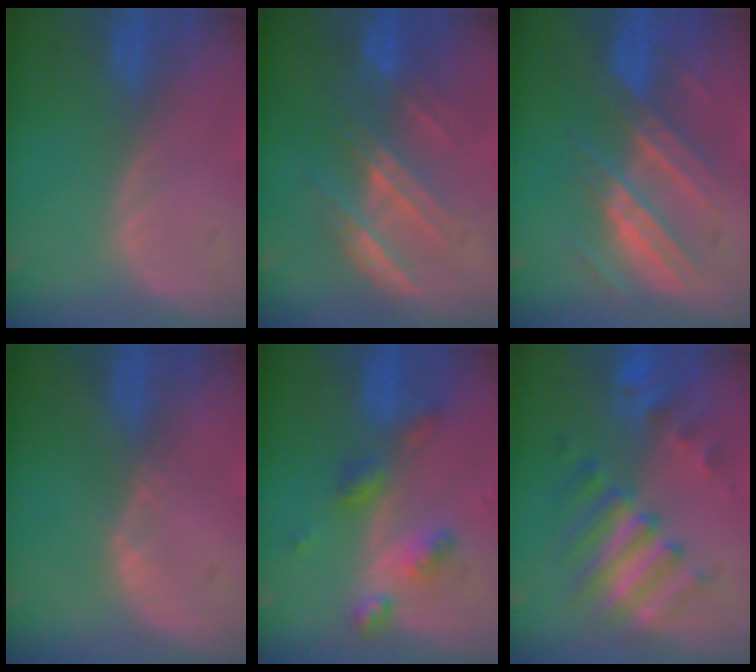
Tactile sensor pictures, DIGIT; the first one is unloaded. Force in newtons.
{"total": 7.3, "press": 6.7, "slide": 2.9}
{"total": 7.4, "press": 7.3, "slide": 1.0}
{"total": 0.6, "press": 0.5, "slide": 0.2}
{"total": 6.1, "press": 5.3, "slide": 3.0}
{"total": 8.8, "press": 8.1, "slide": 3.3}